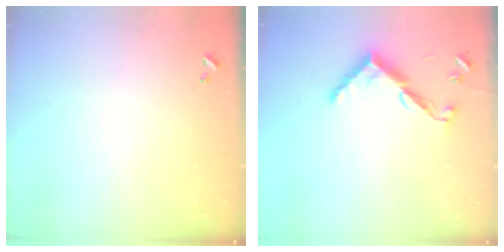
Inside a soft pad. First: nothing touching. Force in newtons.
{"total": 10.9, "press": 10.9, "slide": 0.4}